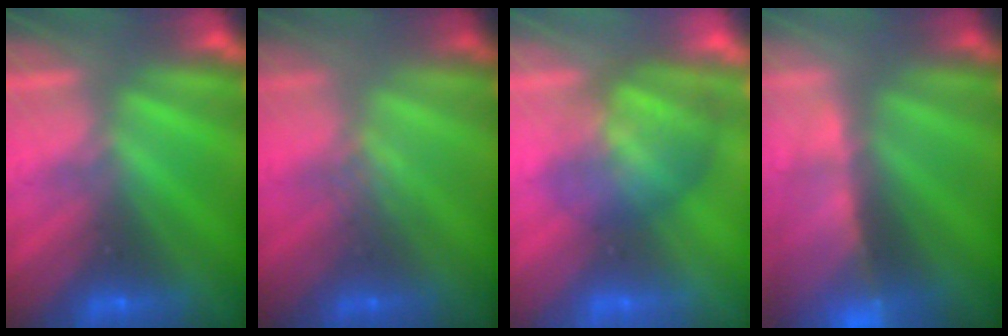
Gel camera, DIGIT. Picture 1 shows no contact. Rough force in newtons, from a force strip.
{"total": 2.5}
{"total": 3.8}
{"total": 9.3}